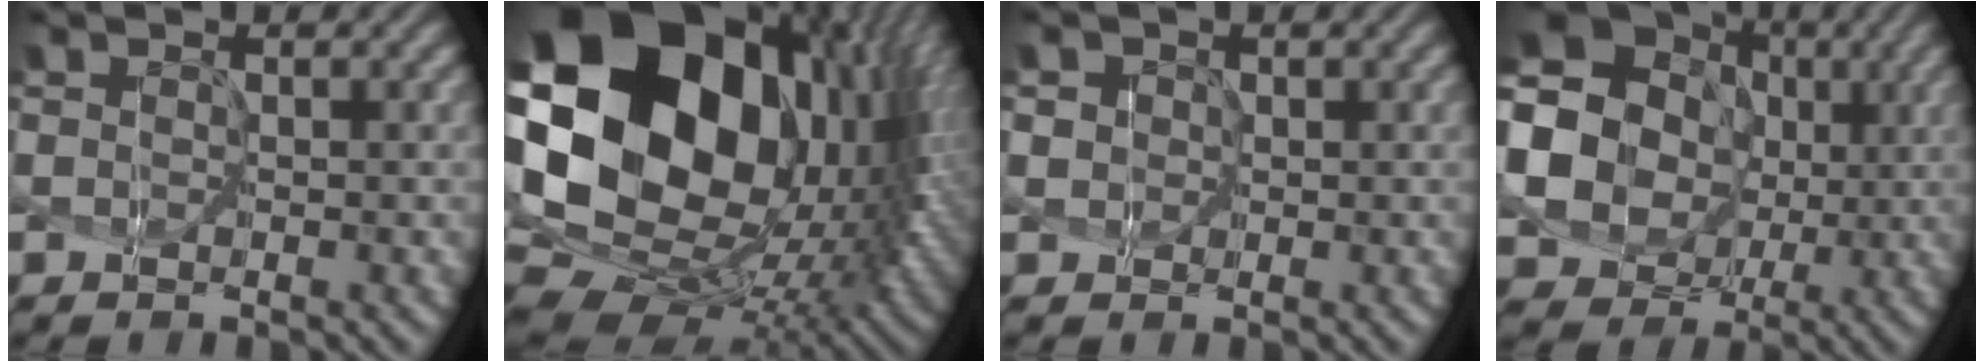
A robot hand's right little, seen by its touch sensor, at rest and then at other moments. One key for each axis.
{"total": 23.1, "fx": 5.0, "fy": 16.7, "fz": 15.3, "tx": -0.324, "ty": 0.009, "tz": 0.092}
{"total": 3.5, "fx": 1.5, "fy": 2.9, "fz": 1.4, "tx": -0.027, "ty": 0.028, "tz": 0.015}
{"total": 13.3, "fx": 1.9, "fy": 11.7, "fz": 5.9, "tx": -0.175, "ty": 0.022, "tz": 0.025}